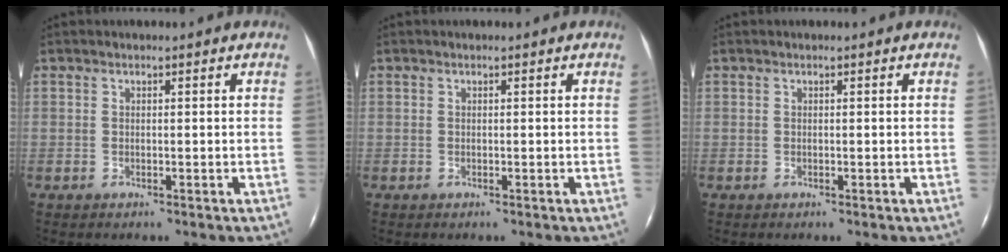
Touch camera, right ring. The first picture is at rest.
{"total": 0.0}
{"total": 0.0}